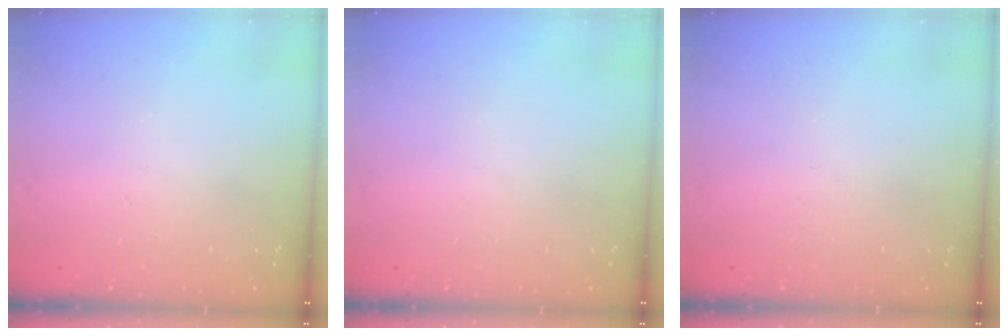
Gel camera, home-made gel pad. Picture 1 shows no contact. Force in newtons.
{"total": 0.0}
{"total": 0.0}